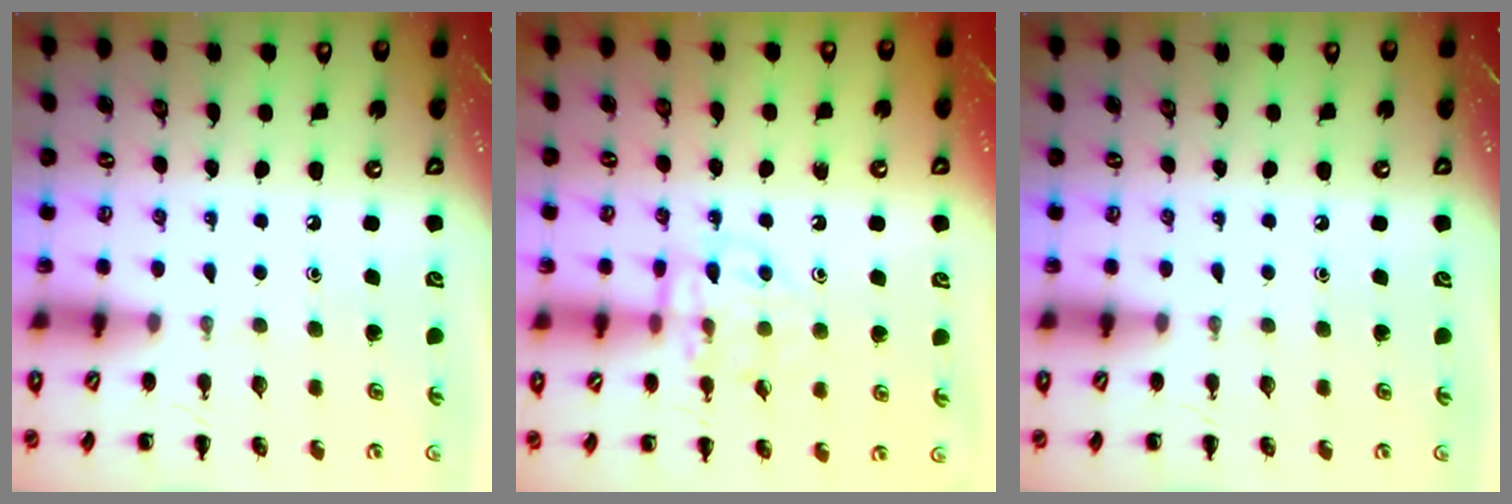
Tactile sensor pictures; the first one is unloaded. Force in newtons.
{"total": 11.4, "press": 11.4, "slide": 0.7}
{"total": 0.0}